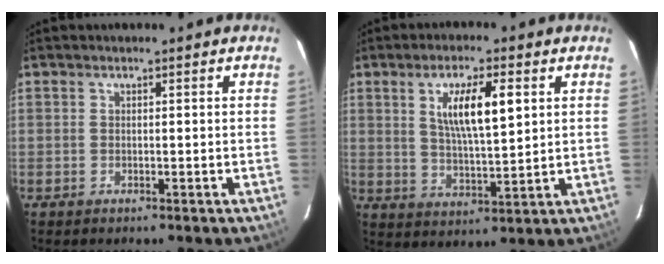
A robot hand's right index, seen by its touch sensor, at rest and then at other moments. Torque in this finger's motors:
{"motor_torque": [0.36, 0.12, 0.28, 0.08]}